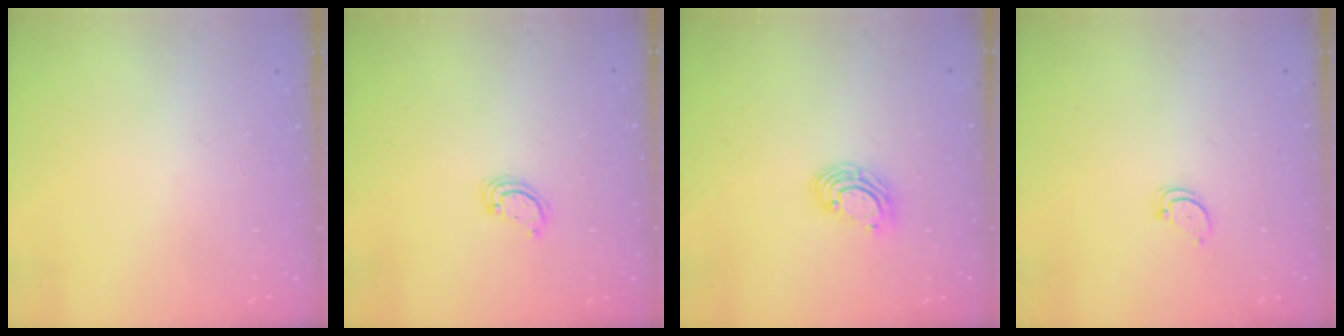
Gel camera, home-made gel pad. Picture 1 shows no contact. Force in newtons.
{"total": 2.6, "press": 2.6, "slide": 0.3}
{"total": 5.3, "press": 5.3, "slide": 0.4}
{"total": 2.4, "press": 2.4, "slide": 0.2}